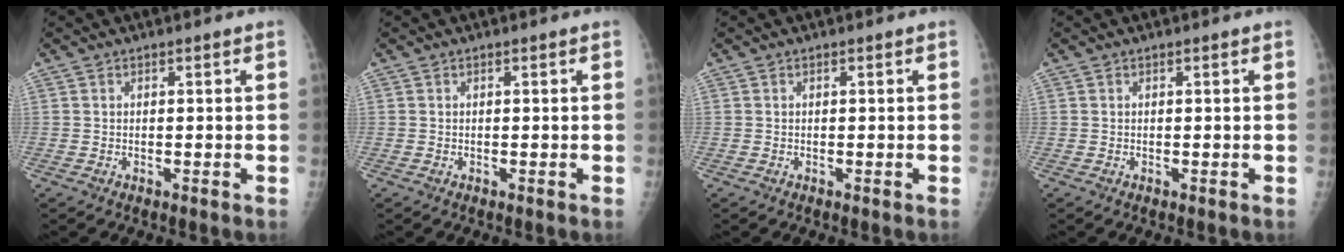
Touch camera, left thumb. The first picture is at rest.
{"total": 0.0}
{"total": 0.0}
{"total": 0.0}